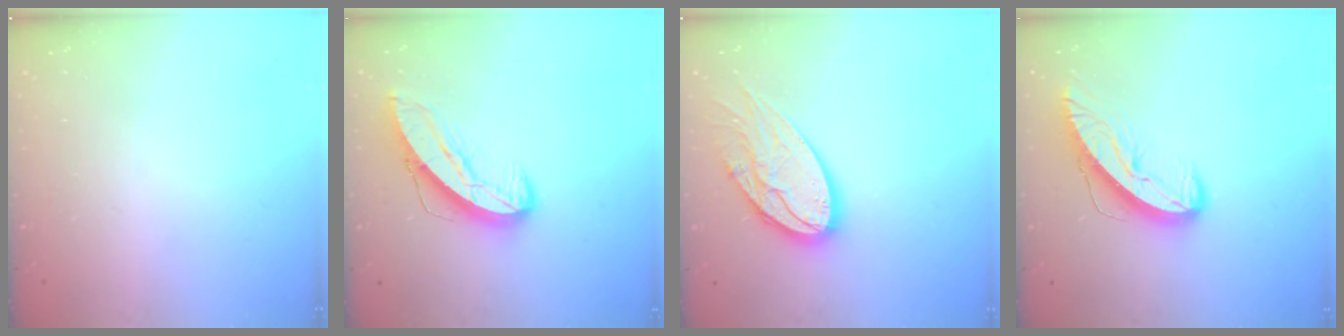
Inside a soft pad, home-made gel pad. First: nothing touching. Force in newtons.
{"total": 9.4, "press": 9.4, "slide": 0.9}
{"total": 17.3, "press": 17.3, "slide": 1.5}
{"total": 10.7, "press": 10.6, "slide": 1.3}